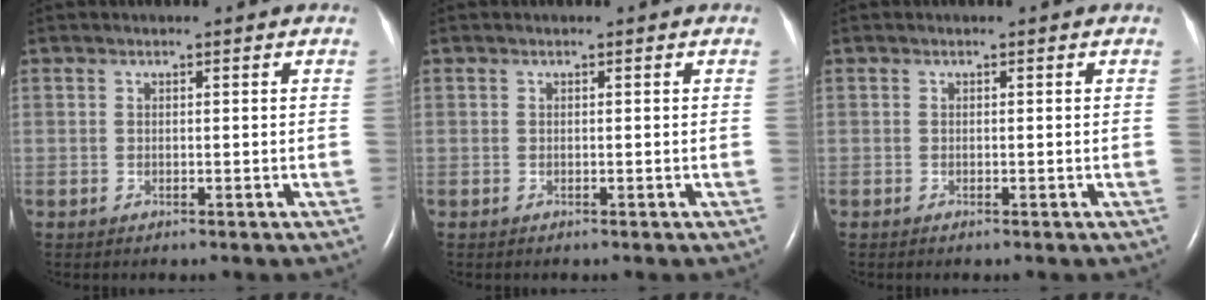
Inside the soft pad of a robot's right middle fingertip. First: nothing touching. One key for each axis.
{"total": 0.0}
{"total": 0.0}